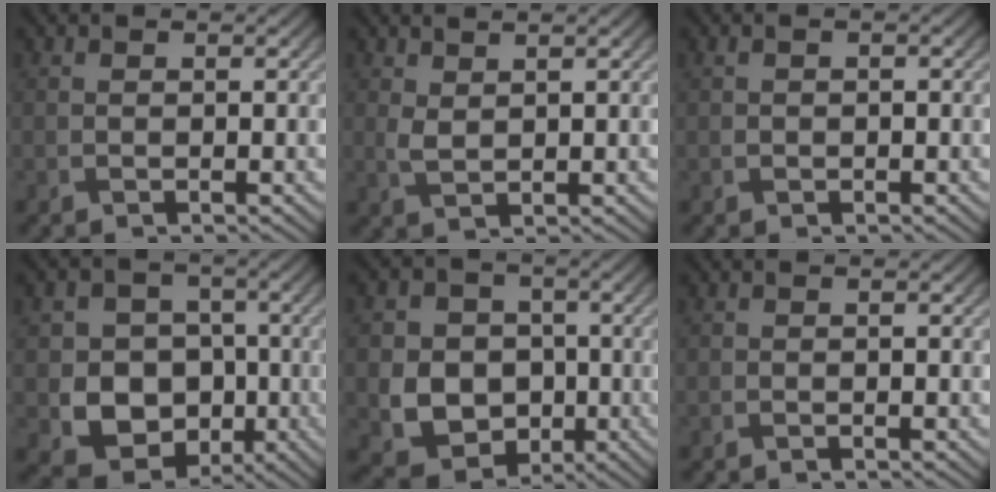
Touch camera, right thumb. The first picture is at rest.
{"total": 2.0, "force": [1.1, 0.8, 1.4], "torque": [-0.040, -0.002, 0.027]}
{"total": 0.9, "force": [-0.1, 0.6, 0.6], "torque": [-0.014, 0.002, 0.000]}
{"total": 10.0, "force": [-1.9, 8.6, 4.8], "torque": [-0.092, -0.017, -0.054]}
{"total": 9.2, "force": [-1.4, 7.9, 4.4], "torque": [-0.094, -0.019, -0.040]}
{"total": 0.0}